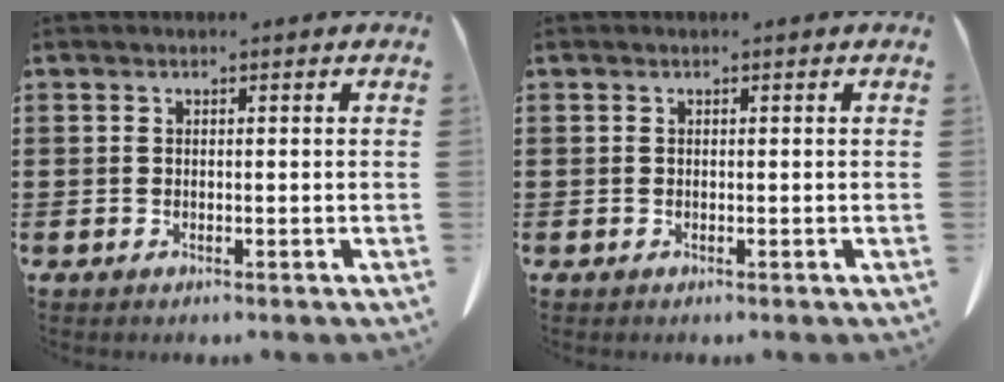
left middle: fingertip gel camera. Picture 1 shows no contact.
{"total": 0.0}